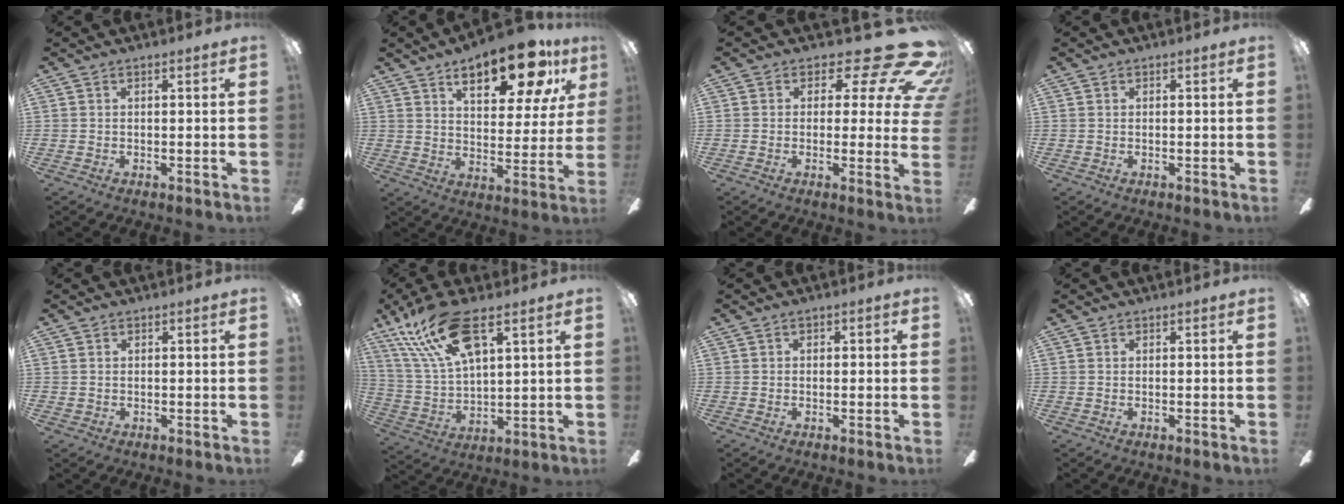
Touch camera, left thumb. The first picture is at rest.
{"total": 18.8, "force": [10.9, 7.7, 13.2], "torque": [-0.182, -0.046, 0.173]}
{"total": 14.4, "force": [8.7, 5.9, 9.8], "torque": [-0.133, -0.063, 0.147]}
{"total": 0.0}
{"total": 1.0, "force": [0.2, 1.0, 0.2], "torque": [-0.004, 0.004, 0.002]}
{"total": 18.1, "force": [10.4, 6.9, 13.1], "torque": [-0.261, -0.034, 0.179]}
{"total": 1.0, "force": [-0.4, 0.9, 0.4], "torque": [-0.007, 0.007, -0.009]}
{"total": 0.0}